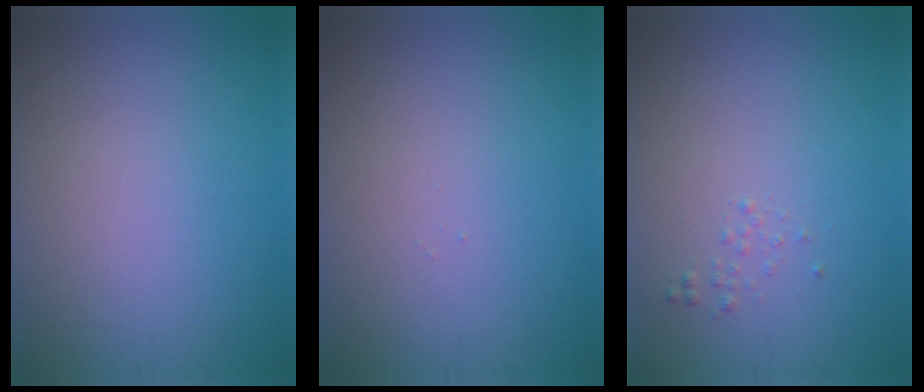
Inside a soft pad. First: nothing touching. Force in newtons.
{"total": 0.0}
{"total": 0.6, "press": 0.6, "slide": 0.1}